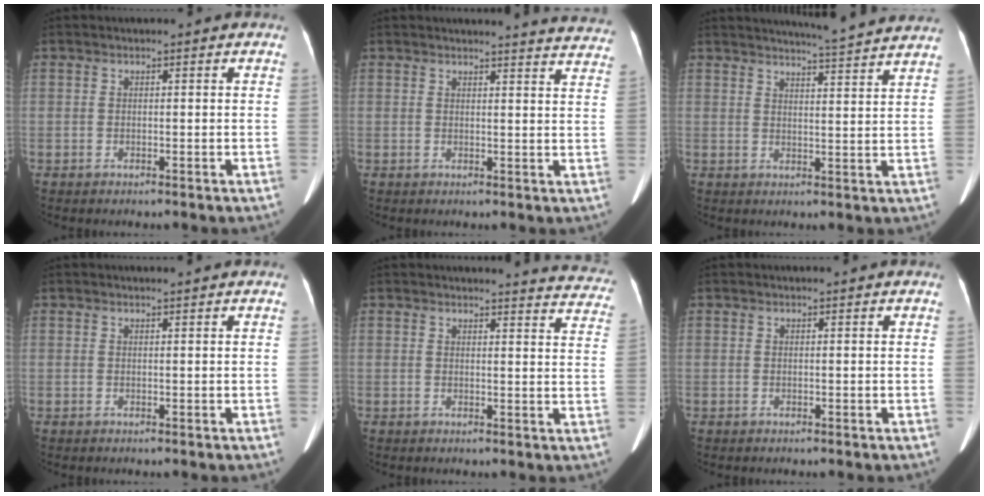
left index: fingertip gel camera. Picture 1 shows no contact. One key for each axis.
{"total": 12.4, "fx": 12.3, "fy": 0.6, "fz": 2.0, "tx": 0.002, "ty": -0.070, "tz": 0.101}
{"total": 11.0, "fx": 10.4, "fy": -1.2, "fz": 3.4, "tx": -0.058, "ty": -0.012, "tz": 0.122}
{"total": 0.7, "fx": 0.7, "fy": -0.1, "fz": 0.3, "tx": -0.009, "ty": 0.001, "tz": 0.015}
{"total": 10.6, "fx": 10.5, "fy": 1.1, "fz": 0.9, "tx": 0.019, "ty": -0.069, "tz": 0.078}
{"total": 0.0}